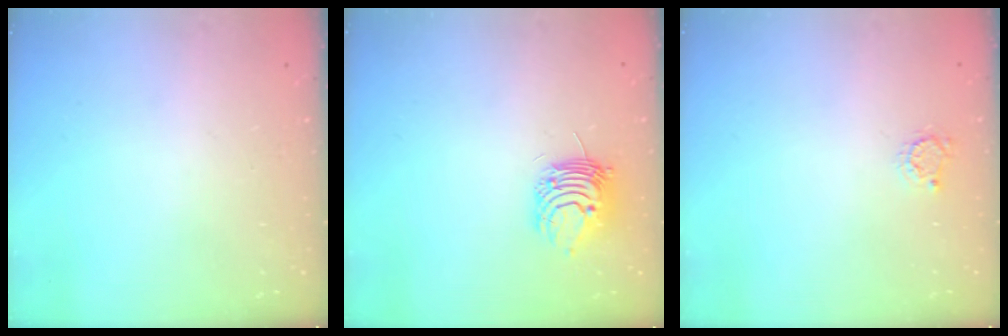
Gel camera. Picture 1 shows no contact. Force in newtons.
{"total": 10.4, "press": 10.3, "slide": 1.1}
{"total": 3.2, "press": 3.1, "slide": 0.4}